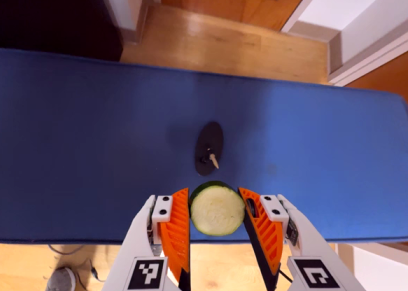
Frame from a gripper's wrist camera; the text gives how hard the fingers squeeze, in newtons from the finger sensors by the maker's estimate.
{"total": 6.6, "left": 6.7, "right": 6.5}